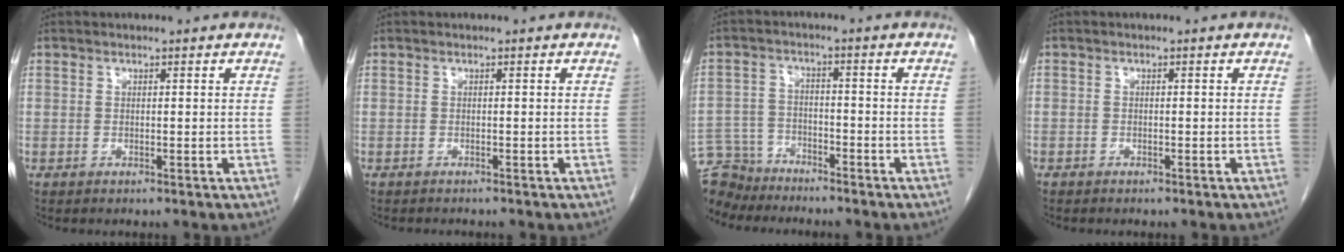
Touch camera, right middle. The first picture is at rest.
{"total": 1.4, "force": [-1.3, 0.2, 0.4], "torque": [-0.011, -0.005, -0.015]}
{"total": 8.6, "force": [-8.0, 3.2, 0.2], "torque": [-0.012, 0.004, -0.148]}
{"total": 0.8, "force": [-0.6, 0.5, 0.1], "torque": [-0.009, 0.002, -0.012]}